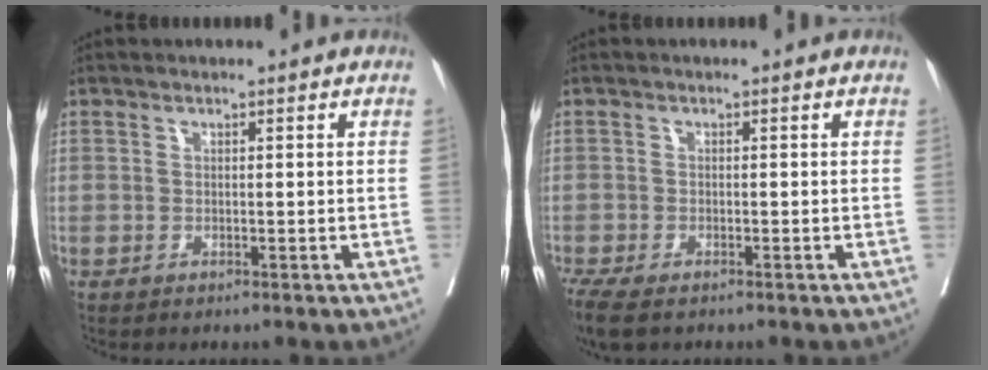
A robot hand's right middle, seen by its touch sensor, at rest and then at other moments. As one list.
[{"total": 5.8, "force": [-4.3, 2.0, 3.3], "torque": [-0.072, -0.018, -0.076]}]